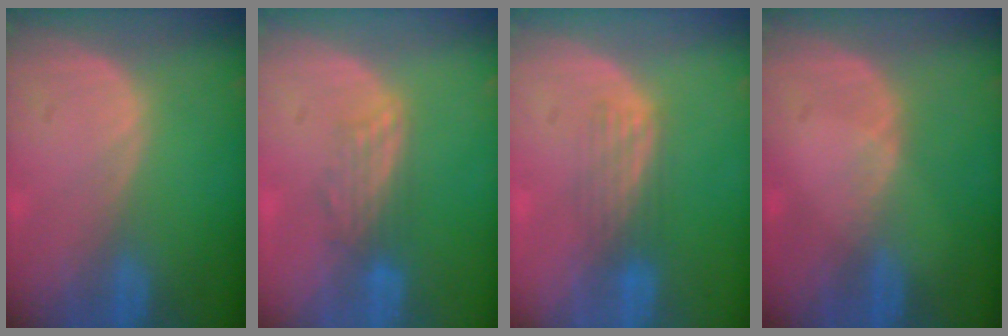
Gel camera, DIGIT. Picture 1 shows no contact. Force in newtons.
{"total": 3.3, "press": 3.1, "slide": 1.2}
{"total": 3.3, "press": 3.3, "slide": 0.0}
{"total": 1.1, "press": 0.8, "slide": 0.8}